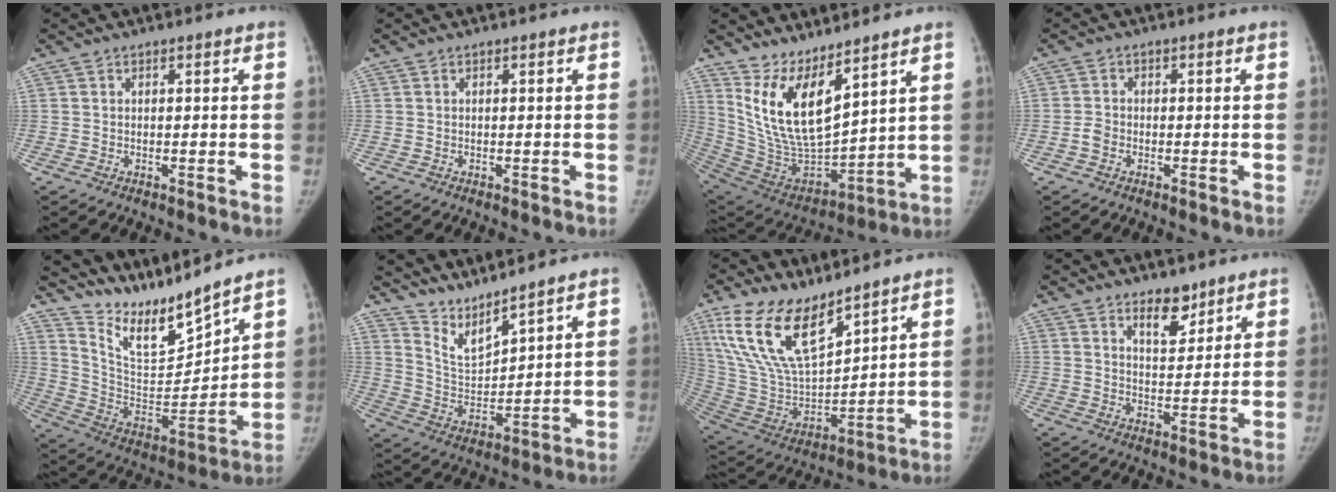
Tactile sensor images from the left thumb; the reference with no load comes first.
{"total": 0.0}
{"total": 15.6, "force": [9.7, 5.4, 10.9], "torque": [-0.180, -0.073, 0.213]}
{"total": 1.9, "force": [-0.8, 1.5, 0.8], "torque": [-0.012, 0.006, -0.020]}
{"total": 14.9, "force": [13.8, 1.8, 5.5], "torque": [-0.066, -0.096, 0.268]}
{"total": 7.5, "force": [7.1, 0.4, 2.5], "torque": [-0.047, -0.062, 0.153]}
{"total": 18.7, "force": [12.8, 7.6, 11.5], "torque": [-0.198, -0.064, 0.260]}
{"total": 5.9, "force": [4.3, 2.7, 3.0], "torque": [-0.024, -0.034, 0.071]}